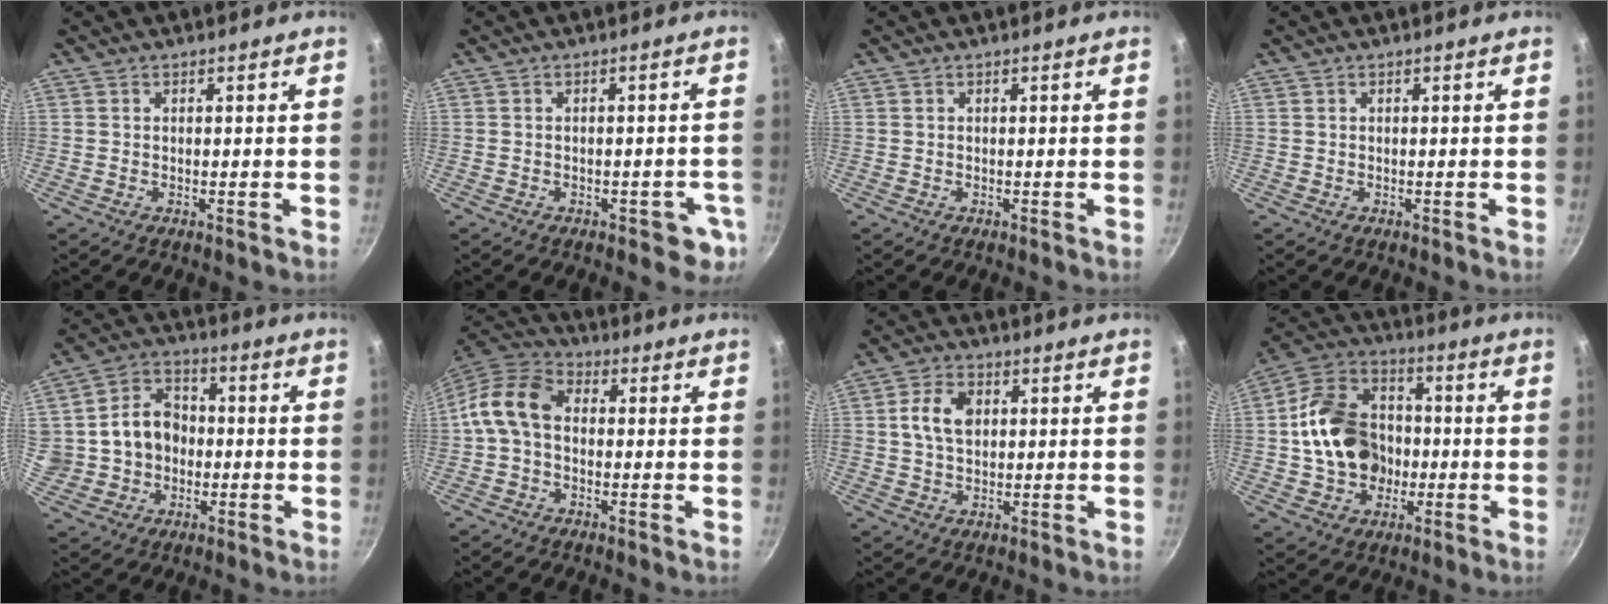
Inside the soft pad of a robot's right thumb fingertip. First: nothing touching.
{"total": 4.9, "force": [-1.8, 2.8, 3.6], "torque": [-0.018, 0.012, -0.013]}
{"total": 0.0}
{"total": 0.0}
{"total": 12.5, "force": [-0.2, 10.8, 6.2], "torque": [-0.079, 0.028, -0.003]}
{"total": 9.7, "force": [0.0, 7.0, 6.7], "torque": [-0.113, 0.031, -0.021]}
{"total": 6.8, "force": [1.3, 4.8, 4.8], "torque": [-0.075, 0.008, 0.018]}
{"total": 16.9, "force": [-1.1, 13.4, 10.1], "torque": [-0.151, 0.038, -0.024]}